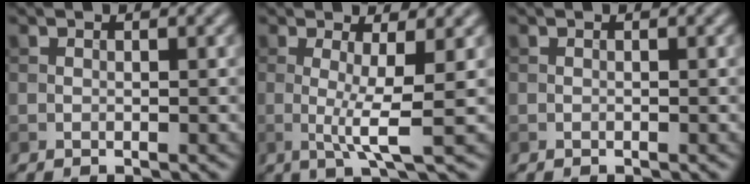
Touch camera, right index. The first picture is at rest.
{"total": 3.9, "force": [0.0, 0.5, 3.9], "torque": [-0.072, -0.011, -0.002]}
{"total": 0.0}